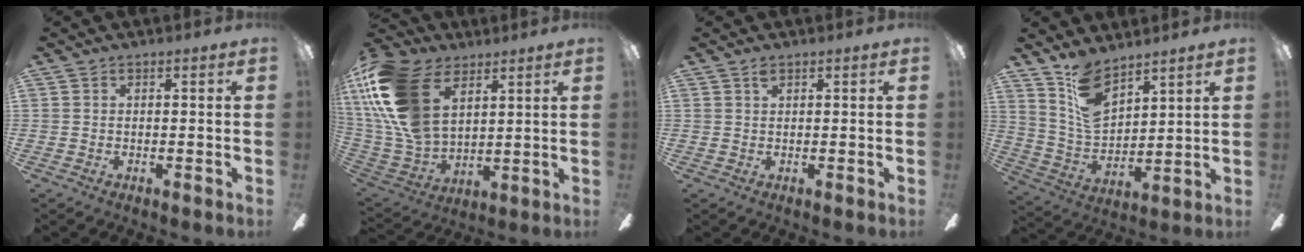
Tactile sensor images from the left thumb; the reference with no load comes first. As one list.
[{"total": 22.5, "force": [9.5, 13.7, 15.1], "torque": [-0.357, -0.031, 0.169]}, {"total": 1.1, "force": [0.8, 0.4, 0.7], "torque": [-0.017, 0.002, 0.014]}, {"total": 11.5, "force": [8.2, 5.6, 5.8], "torque": [-0.120, -0.041, 0.161]}]